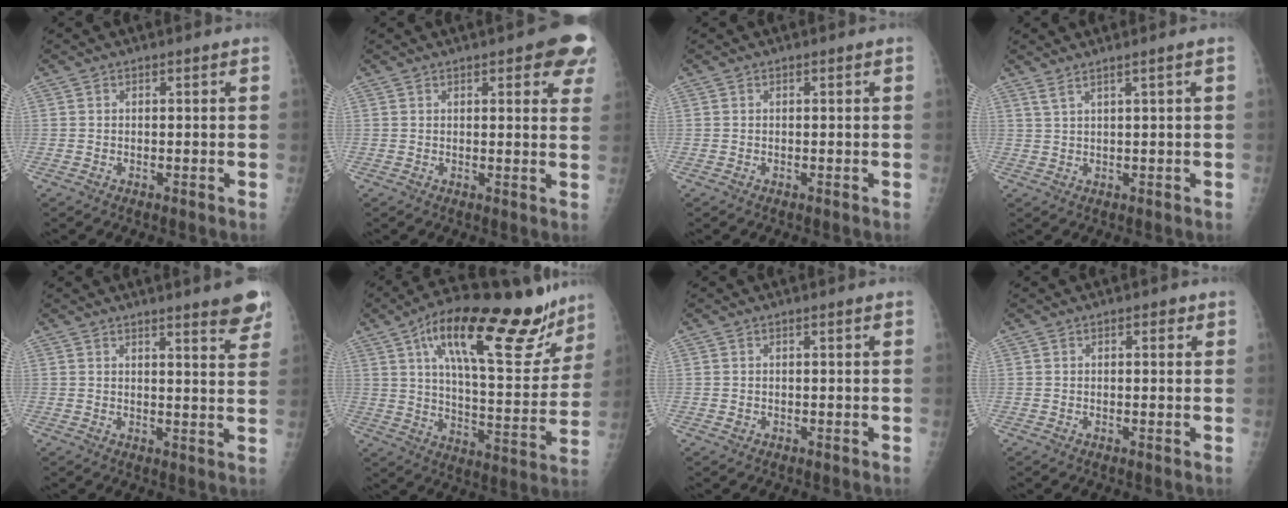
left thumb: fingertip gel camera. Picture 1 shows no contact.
{"total": 8.5, "force": [4.6, 2.8, 6.6], "torque": [-0.044, -0.010, 0.046]}
{"total": 0.0}
{"total": 2.3, "force": [1.5, -0.6, 1.7], "torque": [-0.042, -0.011, 0.037]}
{"total": 6.8, "force": [4.8, 0.7, 4.7], "torque": [-0.046, -0.026, 0.056]}
{"total": 27.0, "force": [16.4, 9.2, 19.5], "torque": [-0.252, -0.038, 0.255]}
{"total": 0.8, "force": [0.3, 0.3, 0.7], "torque": [-0.008, 0.005, 0.008]}
{"total": 1.5, "force": [0.7, 0.7, 1.1], "torque": [-0.011, 0.000, 0.008]}